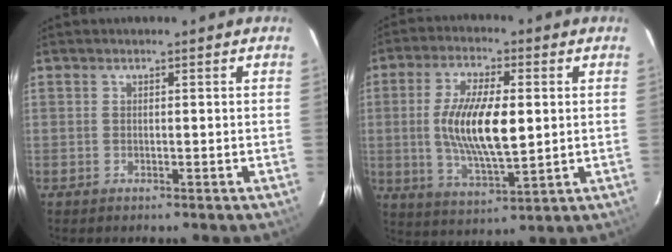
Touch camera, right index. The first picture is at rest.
{"total": 13.5, "force": [0.6, 4.9, 12.6], "torque": [-0.241, -0.004, 0.016]}